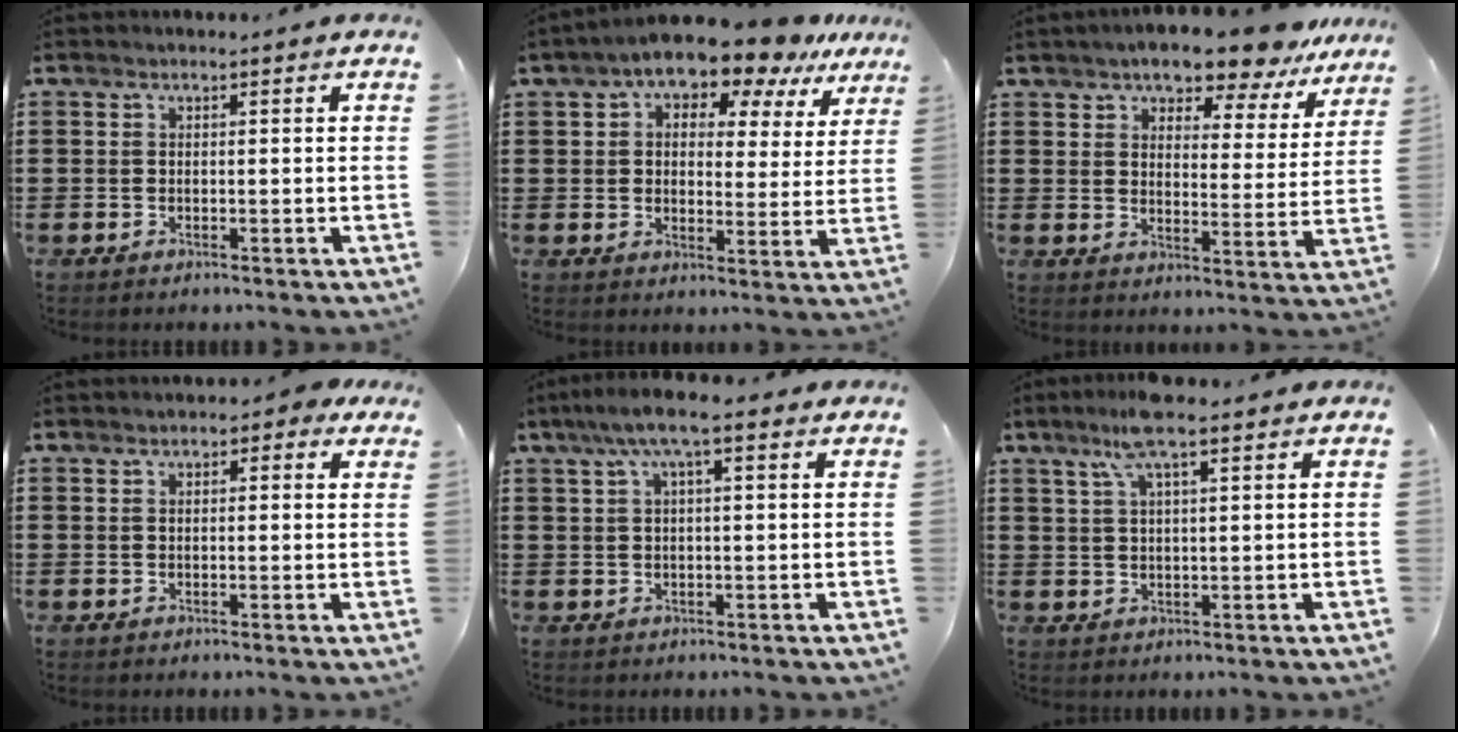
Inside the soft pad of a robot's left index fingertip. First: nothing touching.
{"total": 8.6, "force": [7.3, 2.8, 3.6], "torque": [-0.080, -0.032, 0.127]}
{"total": 7.9, "force": [7.3, 1.2, 2.9], "torque": [-0.070, -0.037, 0.127]}
{"total": 1.6, "force": [1.1, 0.7, 1.0], "torque": [-0.015, 0.003, 0.017]}
{"total": 5.8, "force": [2.9, 1.0, 4.9], "torque": [-0.100, 0.009, 0.049]}
{"total": 6.7, "force": [4.1, 0.8, 5.3], "torque": [-0.111, 0.008, 0.072]}